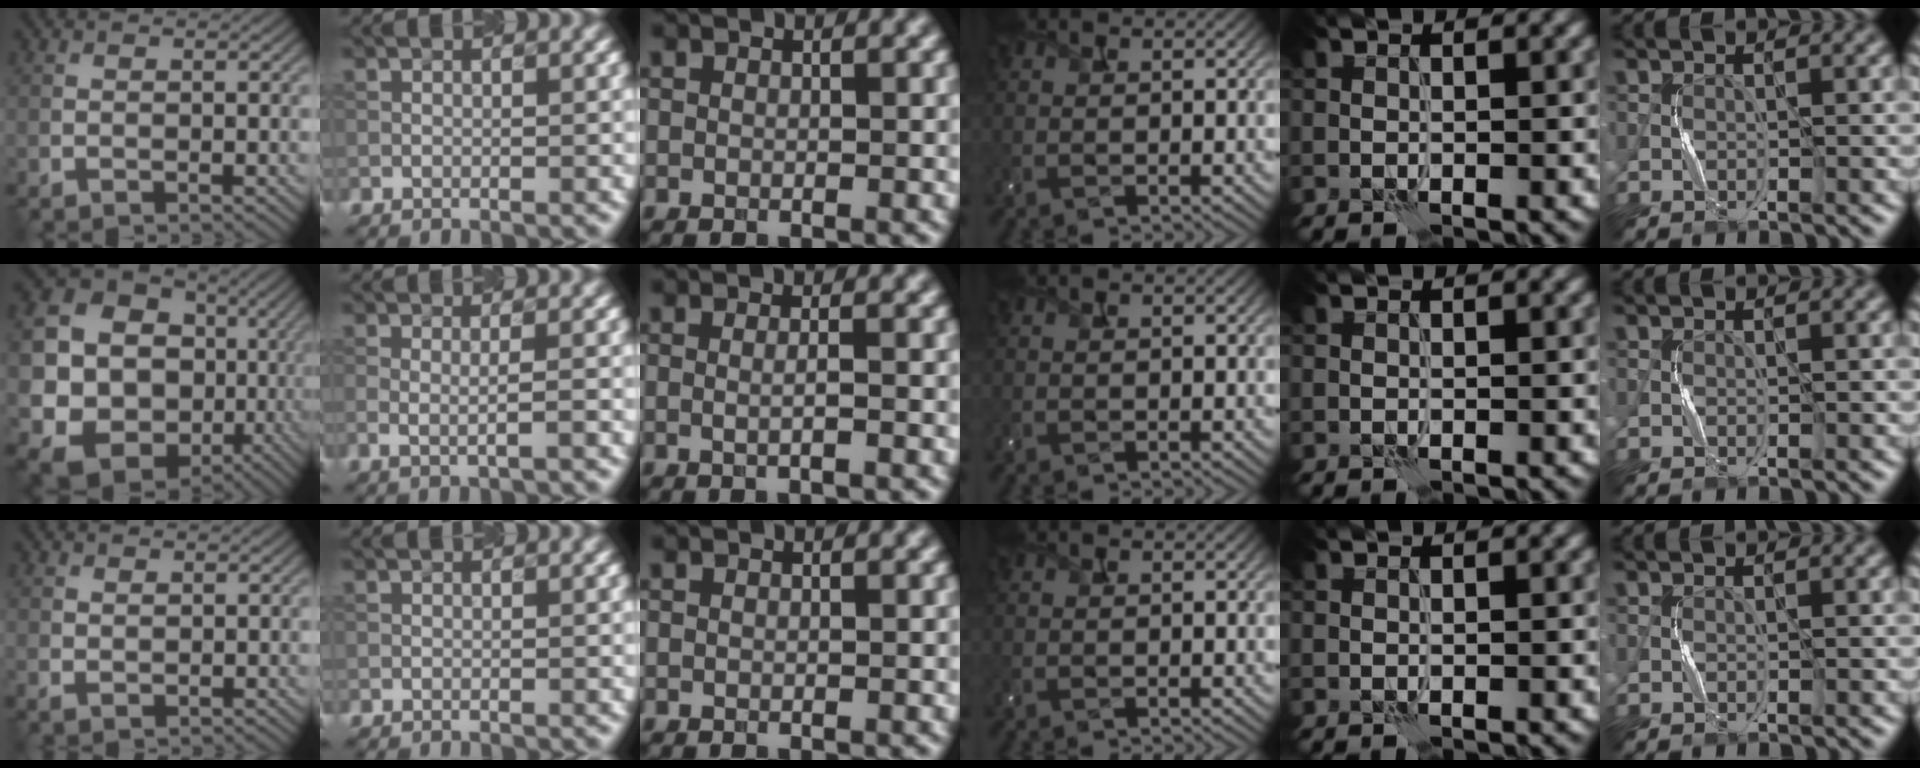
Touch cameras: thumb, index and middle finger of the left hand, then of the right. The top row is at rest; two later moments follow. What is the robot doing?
{"motion": "squeeze", "object": "bubble wrap"}